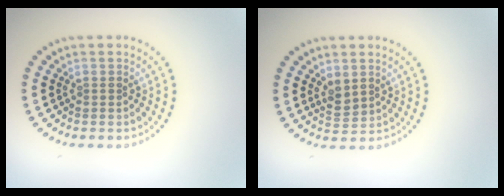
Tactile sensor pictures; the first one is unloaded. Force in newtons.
{"total": 1.7, "press": 1.5, "slide": 0.8}